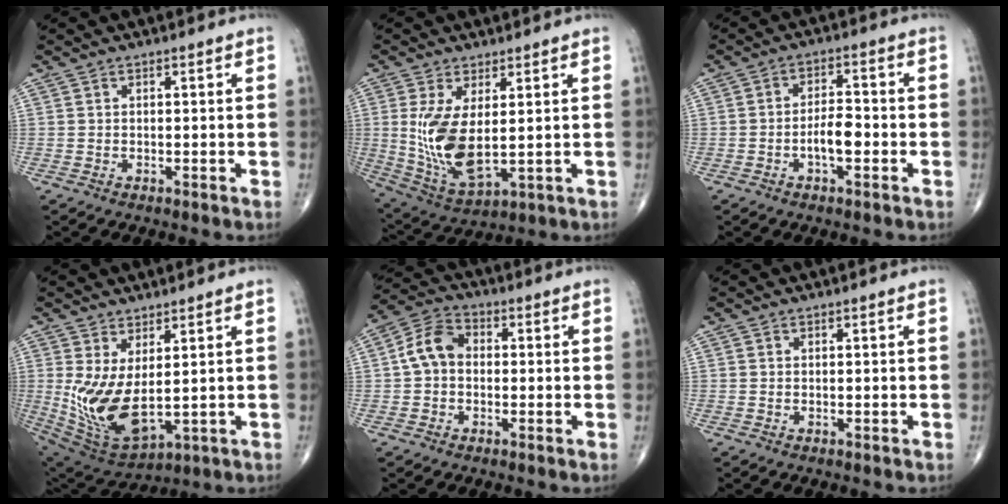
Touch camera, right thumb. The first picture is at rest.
{"total": 12.1, "force": [1.2, 5.2, 10.8], "torque": [-0.220, -0.023, 0.042]}
{"total": 5.4, "force": [-1.8, 2.3, 4.6], "torque": [-0.071, 0.017, -0.032]}
{"total": 13.2, "force": [1.2, 6.1, 11.6], "torque": [-0.228, -0.030, 0.049]}
{"total": 7.3, "force": [0.0, 5.5, 4.7], "torque": [-0.079, 0.025, -0.013]}
{"total": 0.0}